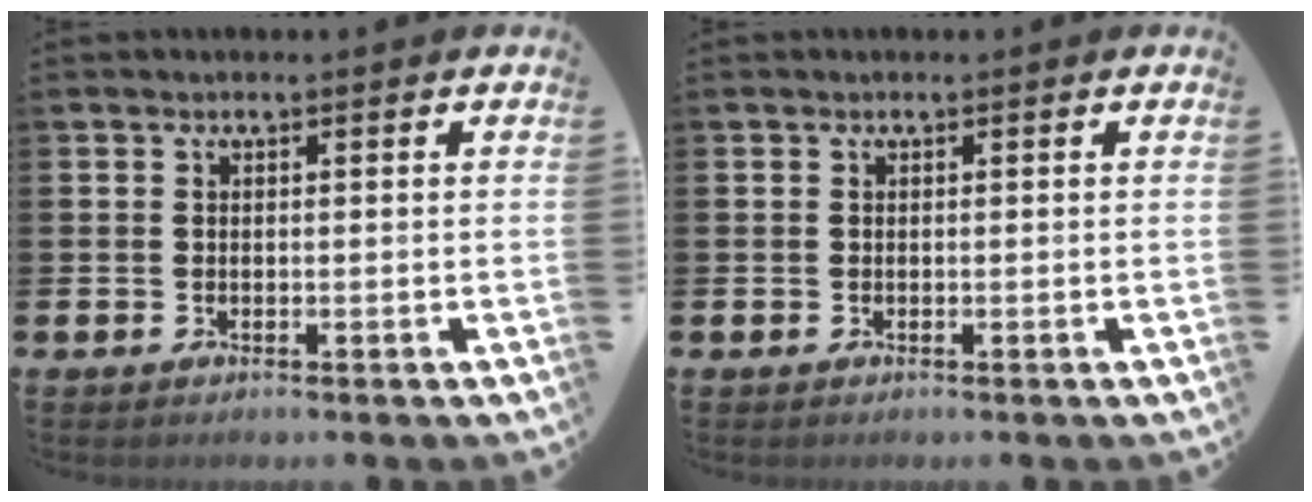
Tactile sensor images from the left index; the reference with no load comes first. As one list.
[{"total": 0.0}]